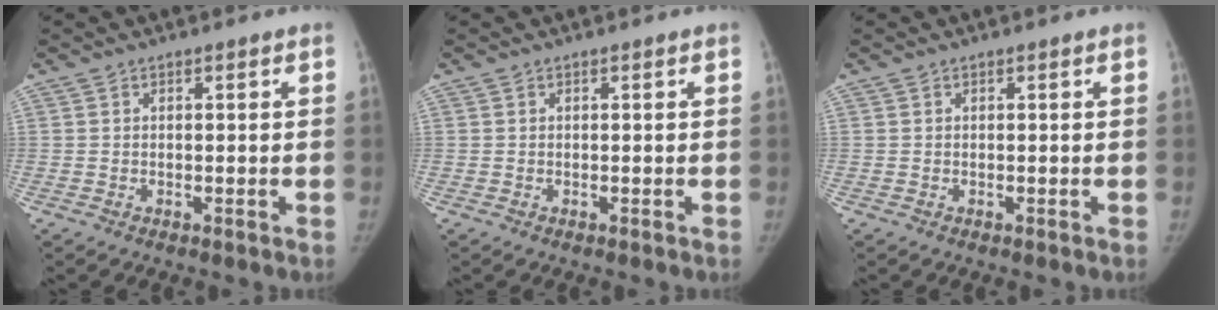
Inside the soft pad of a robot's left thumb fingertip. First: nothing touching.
{"total": 0.0}
{"total": 0.0}